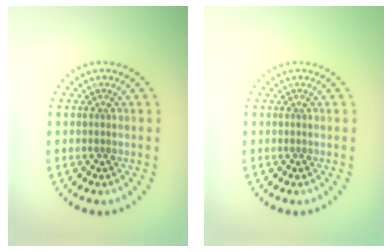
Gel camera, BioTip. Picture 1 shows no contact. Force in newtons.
{"total": 0.0}